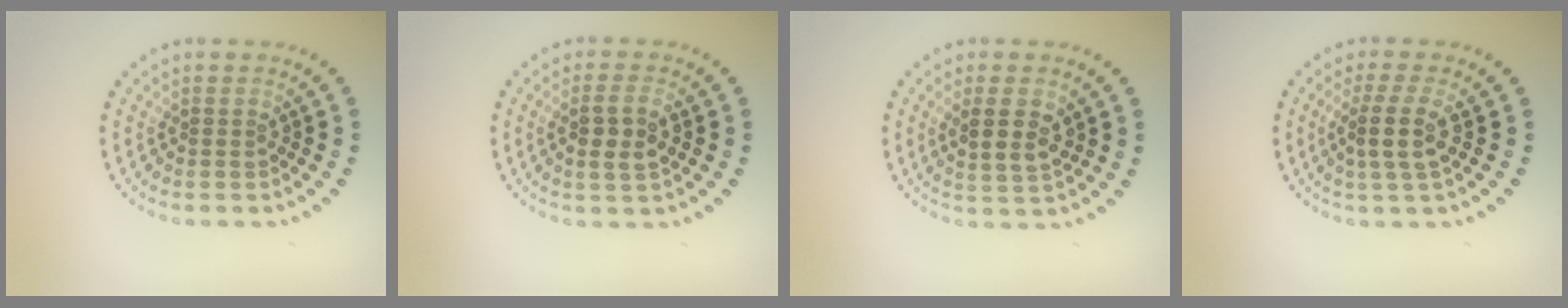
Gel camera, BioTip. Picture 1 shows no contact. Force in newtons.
{"total": 2.7, "press": 2.6, "slide": 0.8}
{"total": 2.8, "press": 2.7, "slide": 0.9}
{"total": 3.0, "press": 2.4, "slide": 1.7}